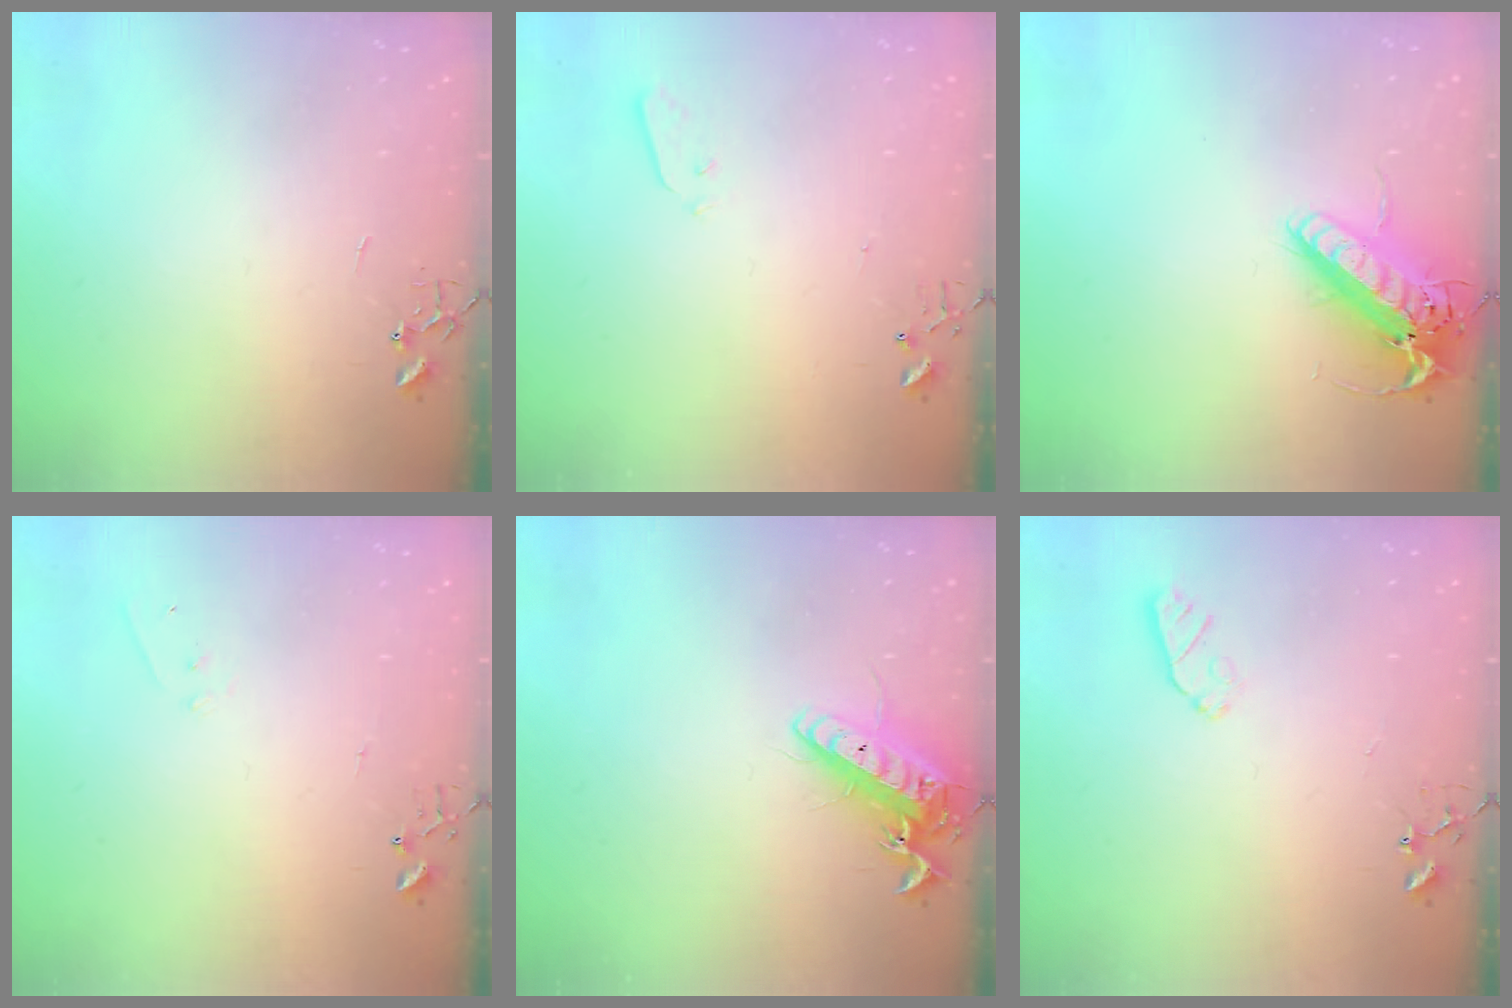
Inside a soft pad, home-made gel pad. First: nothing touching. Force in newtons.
{"total": 2.9, "press": 2.8, "slide": 0.8}
{"total": 17.8, "press": 17.5, "slide": 3.4}
{"total": 4.0, "press": 4.0, "slide": 0.2}
{"total": 15.4, "press": 15.1, "slide": 2.8}
{"total": 5.5, "press": 5.4, "slide": 1.1}